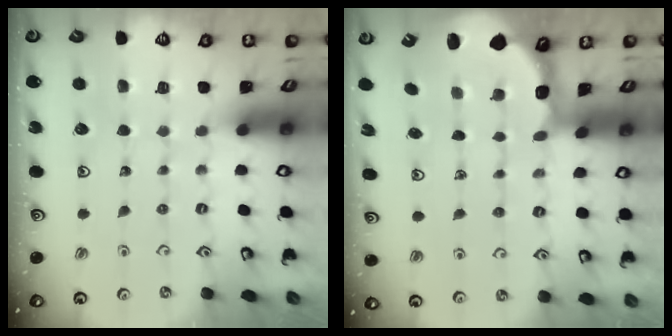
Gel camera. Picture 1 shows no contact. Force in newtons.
{"total": 2.2, "press": 1.9, "slide": 1.1}